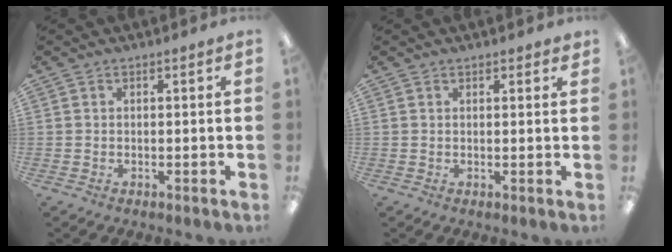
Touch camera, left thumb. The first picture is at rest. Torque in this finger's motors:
{"motor_torque": [-0.13, -0.01, -0.25, 0.00, 0.01]}